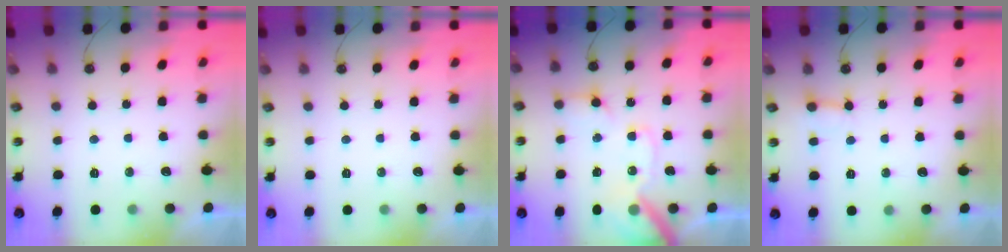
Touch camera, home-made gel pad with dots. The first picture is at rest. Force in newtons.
{"total": 0.0}
{"total": 13.7, "press": 13.6, "slide": 2.0}
{"total": 5.6, "press": 5.6, "slide": 0.5}